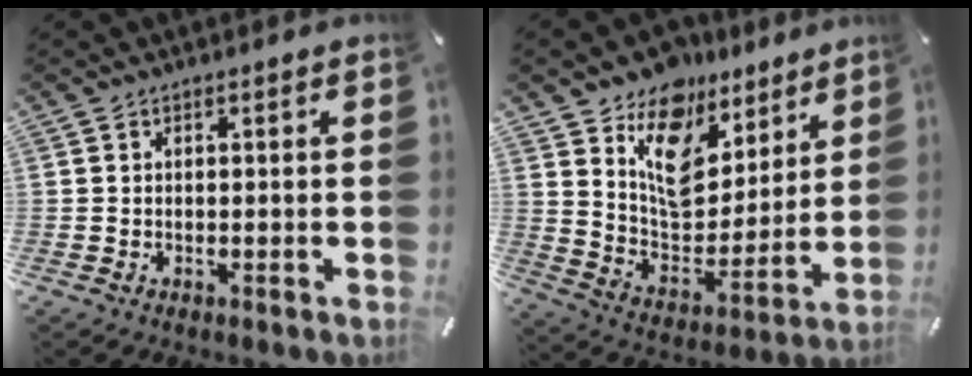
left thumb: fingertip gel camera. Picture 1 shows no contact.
{"total": 13.5, "force": [8.5, 9.4, 4.9], "torque": [-0.078, -0.074, 0.156]}